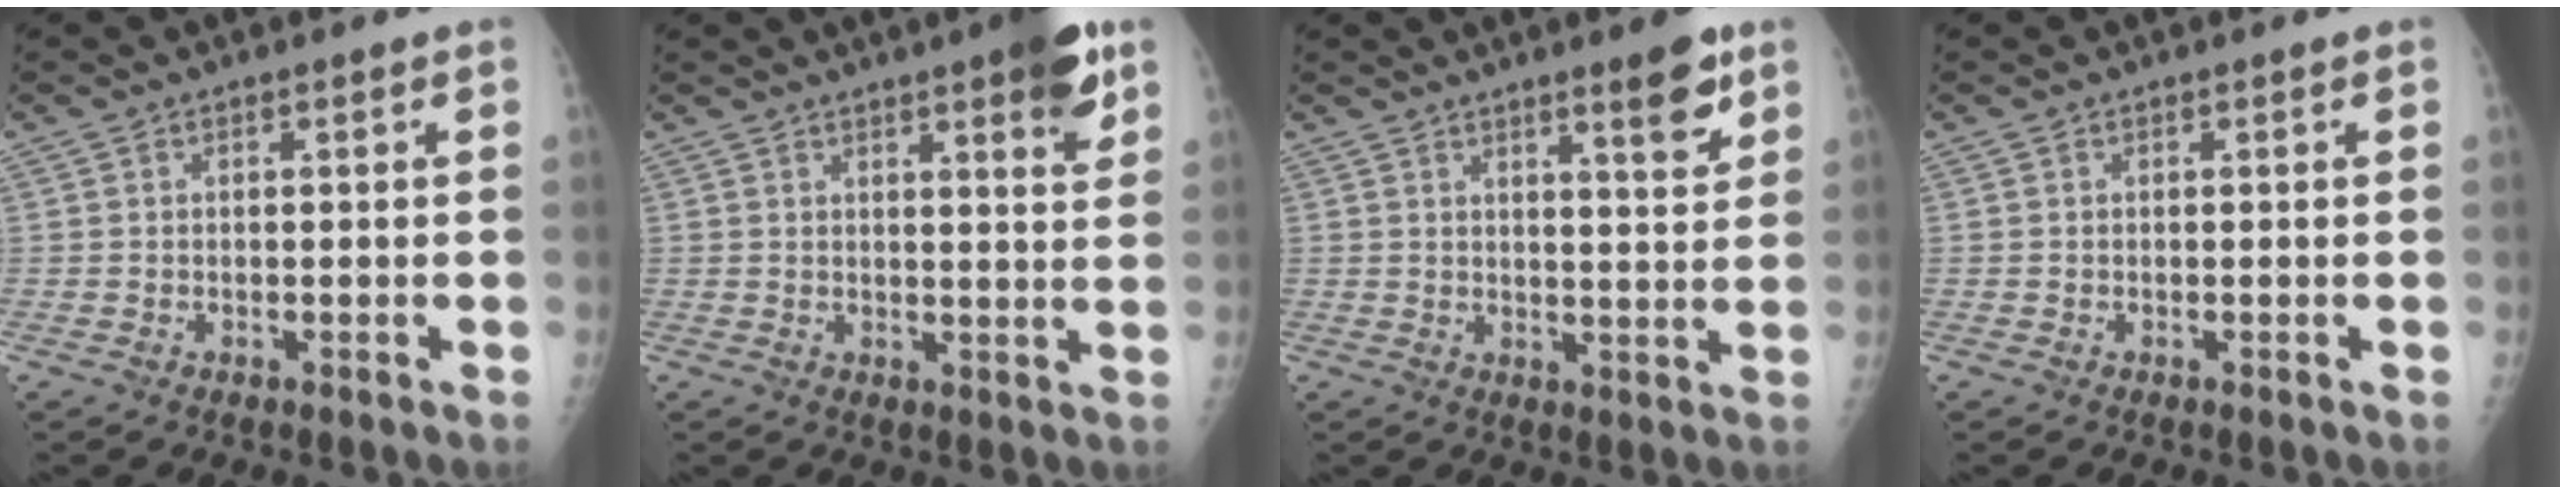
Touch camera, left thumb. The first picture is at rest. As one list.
[{"total": 8.3, "force": [4.8, 1.6, 6.6], "torque": [-0.075, -0.020, 0.058]}, {"total": 7.1, "force": [4.5, 1.2, 5.3], "torque": [-0.068, -0.029, 0.063]}, {"total": 0.0}]